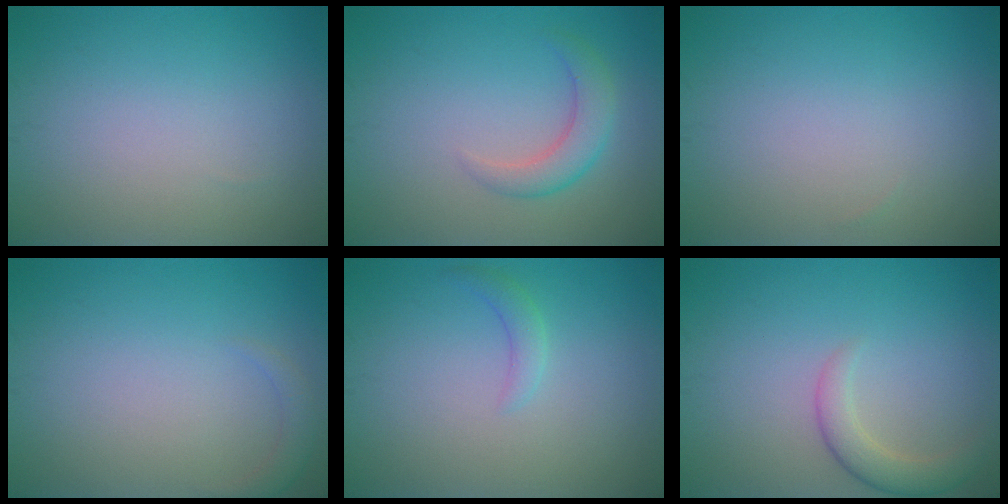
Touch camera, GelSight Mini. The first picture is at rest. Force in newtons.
{"total": 2.8, "press": 2.8, "slide": 0.1}
{"total": 0.0}
{"total": 1.3, "press": 1.3, "slide": 0.2}
{"total": 1.3, "press": 1.3, "slide": 0.1}
{"total": 2.7, "press": 2.7, "slide": 0.2}